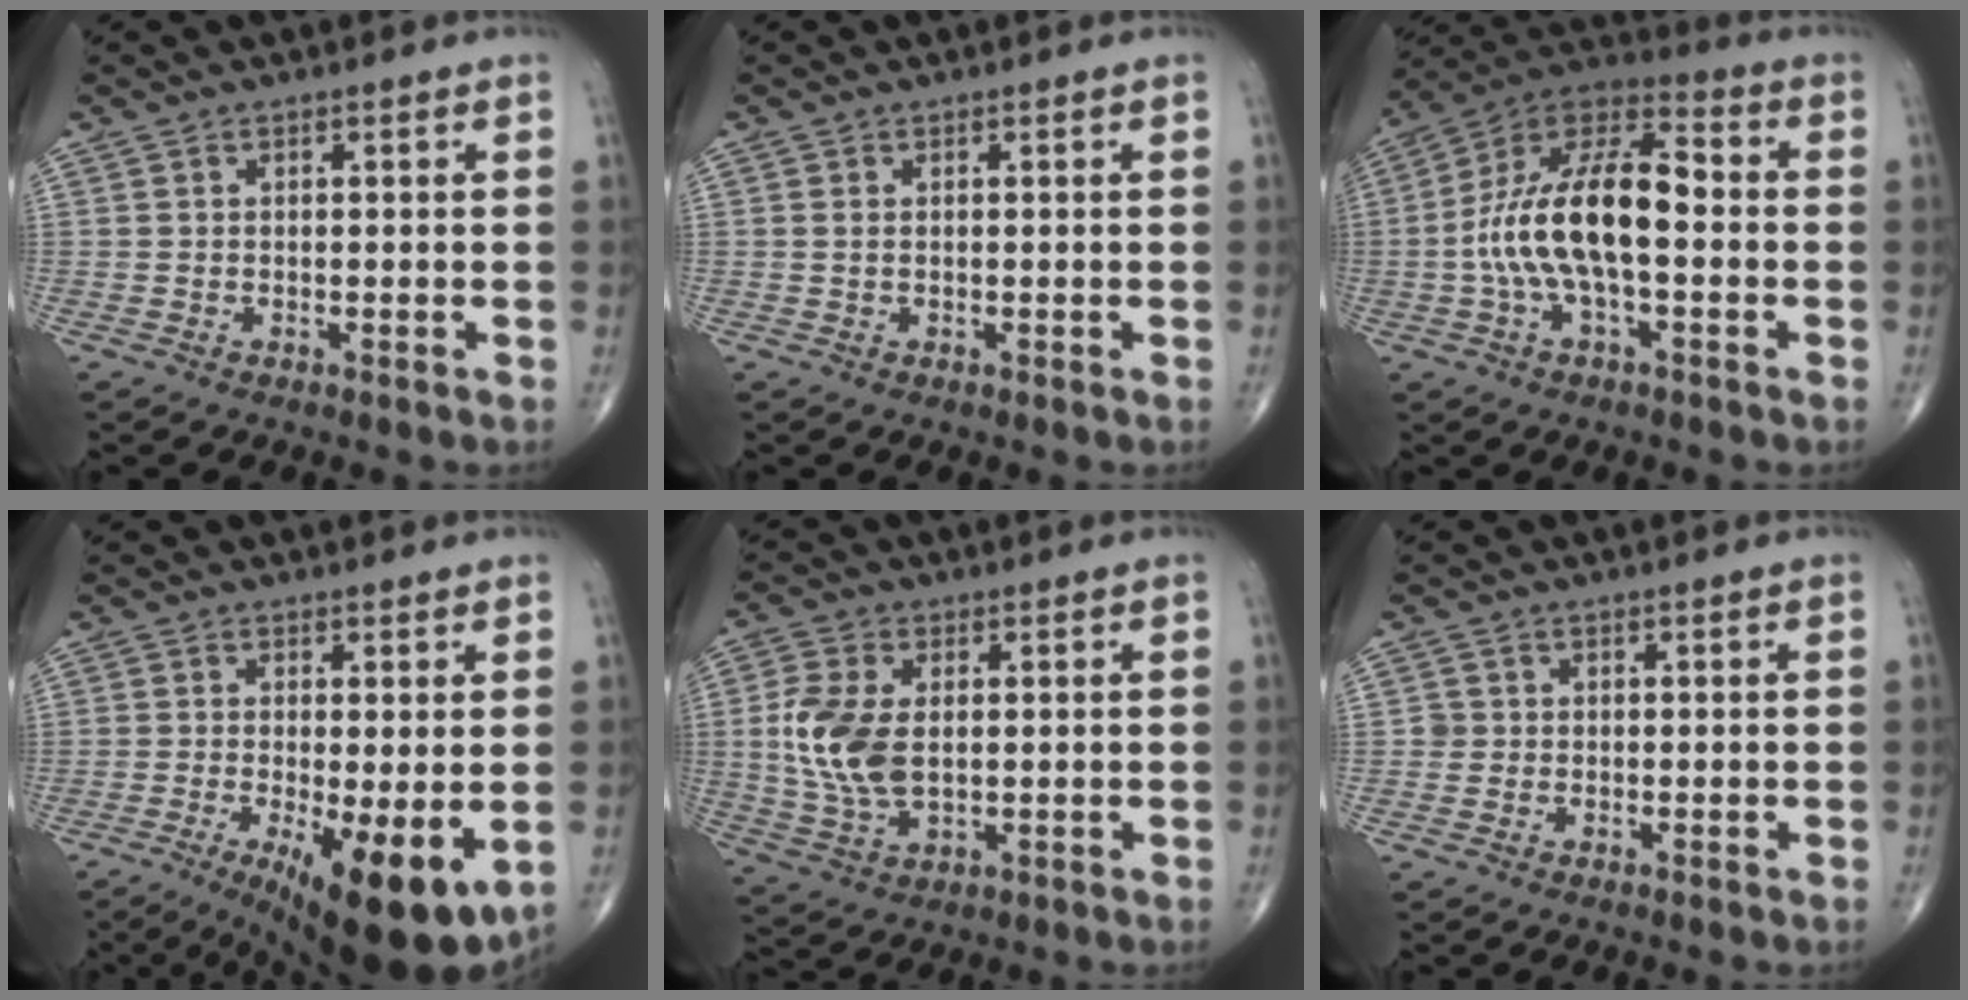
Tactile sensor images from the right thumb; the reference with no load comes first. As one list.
[{"total": 0.6, "force": [0.2, 0.3, 0.4], "torque": [-0.011, 0.004, 0.005]}, {"total": 17.8, "force": [-1.5, 8.0, 15.8], "torque": [-0.293, 0.046, -0.035]}, {"total": 13.5, "force": [-4.1, 4.2, 12.2], "torque": [-0.161, -0.022, -0.049]}, {"total": 10.8, "force": [0.8, 6.3, 8.7], "torque": [-0.191, -0.004, 0.022]}, {"total": 1.2, "force": [-0.1, 1.2, 0.1], "torque": [0.007, 0.004, -0.003]}]